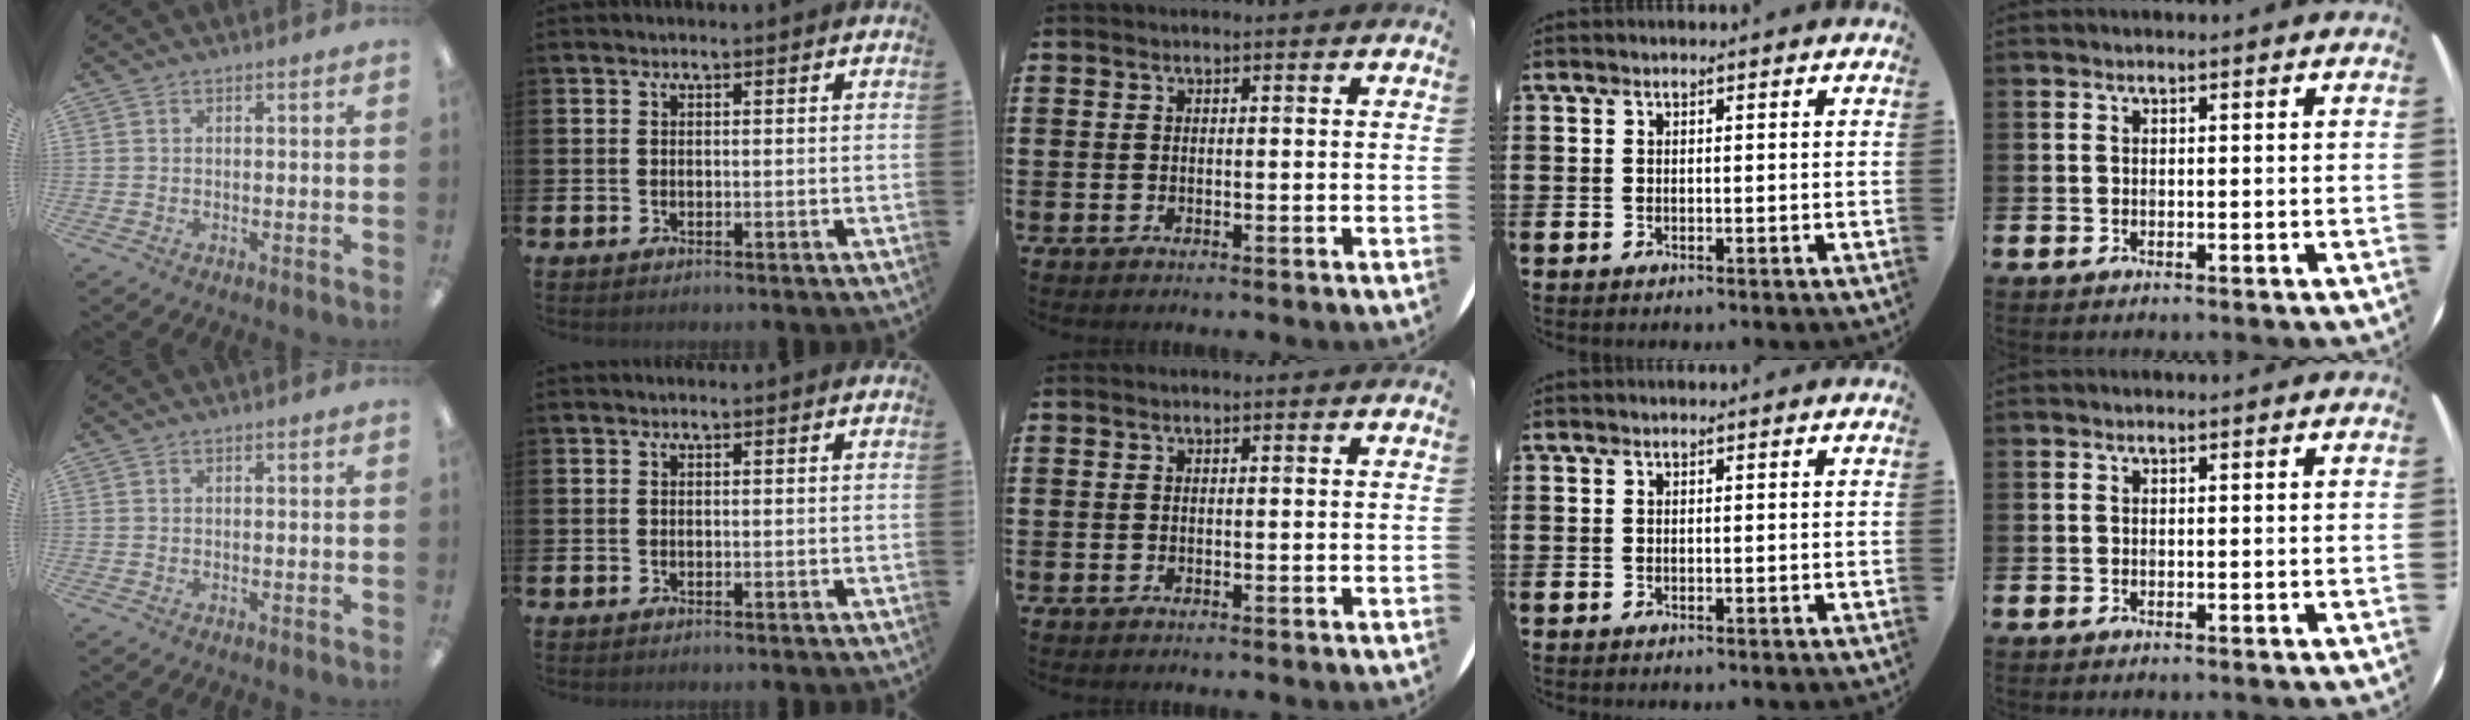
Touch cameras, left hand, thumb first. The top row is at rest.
{}